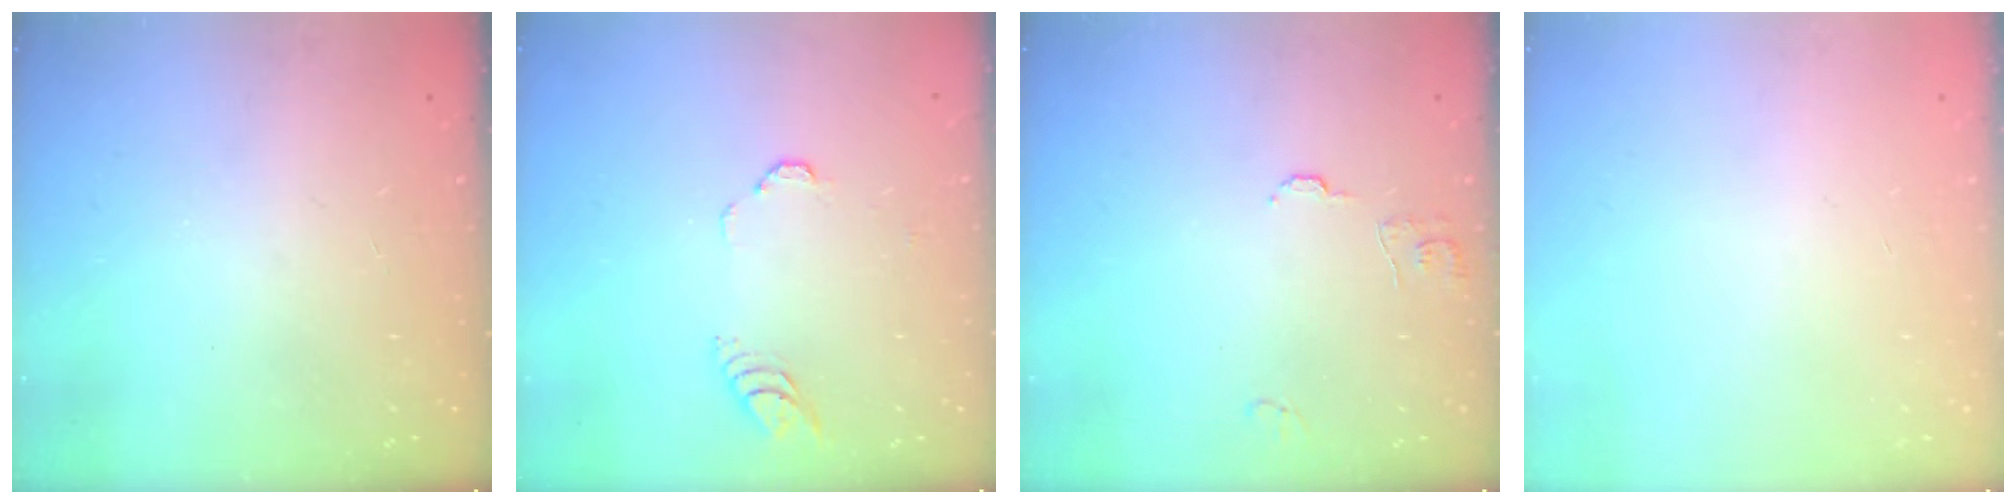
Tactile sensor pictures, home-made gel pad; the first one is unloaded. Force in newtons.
{"total": 3.9, "press": 3.9, "slide": 0.3}
{"total": 6.4, "press": 6.3, "slide": 0.6}
{"total": 0.0}